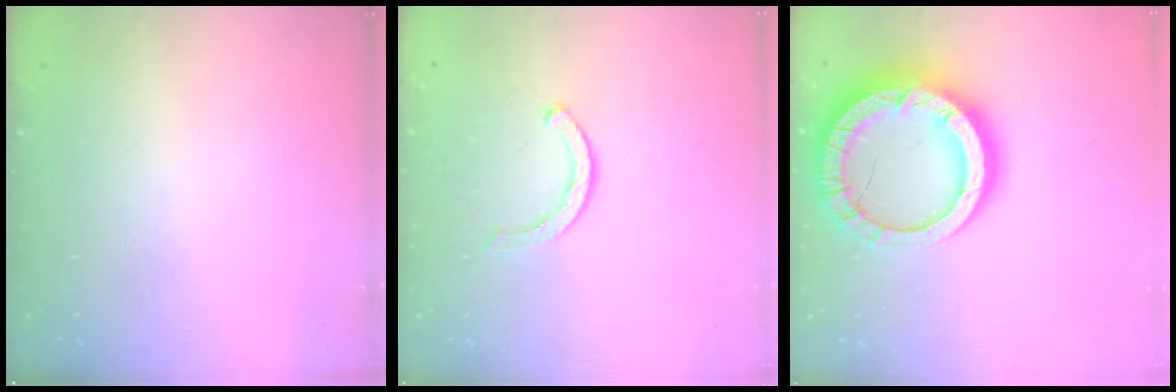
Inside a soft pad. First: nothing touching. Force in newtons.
{"total": 2.9, "press": 2.9, "slide": 0.5}
{"total": 19.9, "press": 19.8, "slide": 2.0}